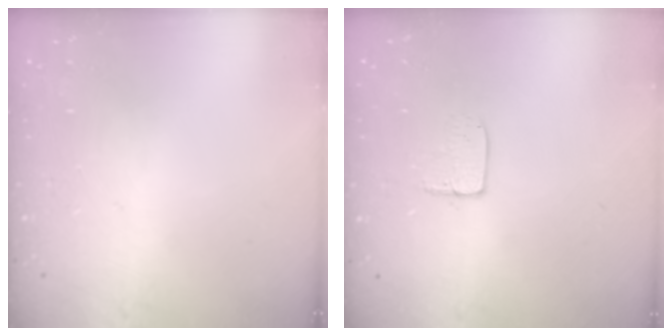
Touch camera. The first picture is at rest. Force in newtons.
{"total": 6.1, "press": 6.1, "slide": 0.4}